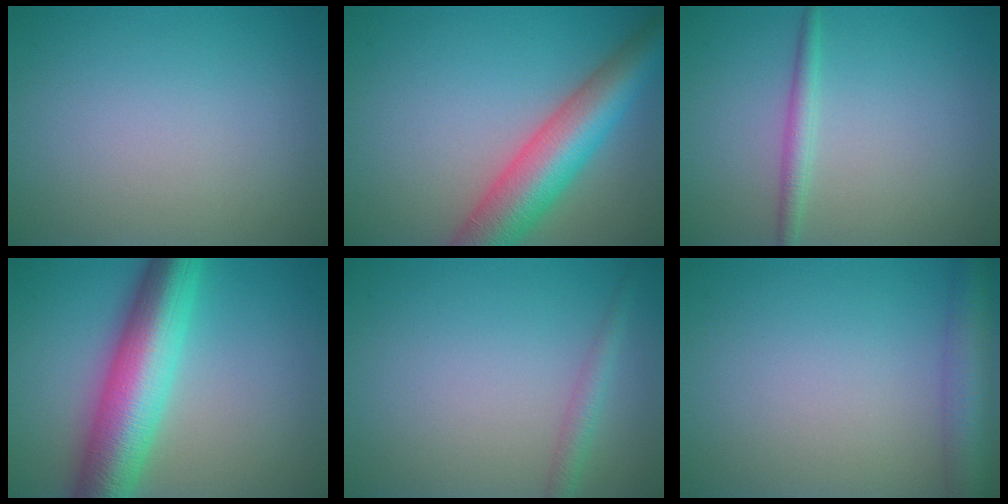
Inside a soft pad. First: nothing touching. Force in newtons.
{"total": 8.4, "press": 8.4, "slide": 0.4}
{"total": 1.7, "press": 1.7, "slide": 0.1}
{"total": 9.8, "press": 9.8, "slide": 0.2}
{"total": 1.8, "press": 1.8, "slide": 0.1}
{"total": 4.6, "press": 4.6, "slide": 0.1}